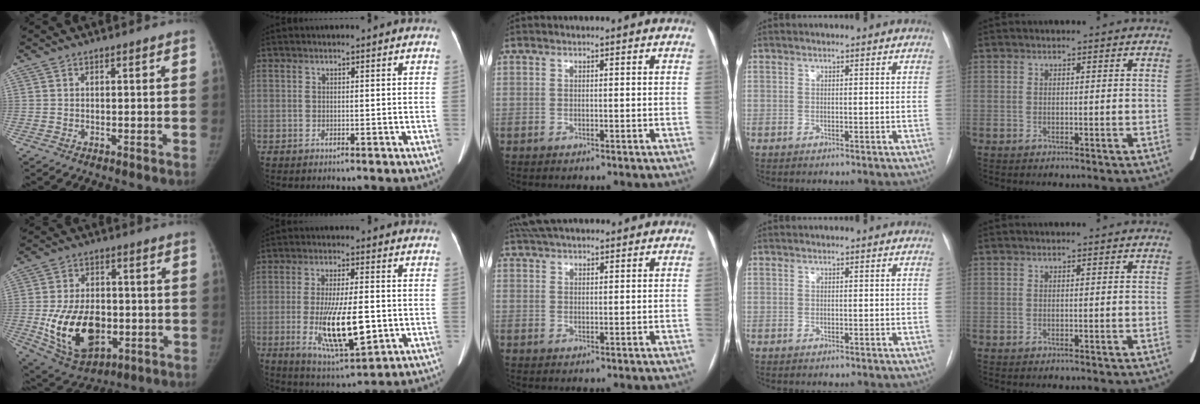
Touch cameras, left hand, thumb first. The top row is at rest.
{"thumb": {"total": 17.5, "force": [-3.5, 11.4, 12.8], "torque": [-0.193, 0.002, -0.037]}, "index": {"total": 12.0, "force": [-2.0, 2.9, 11.4], "torque": [-0.211, -0.022, -0.025]}, "middle": {"total": 9.7, "force": [8.4, 2.5, 4.1], "torque": [-0.066, 0.044, 0.134]}}